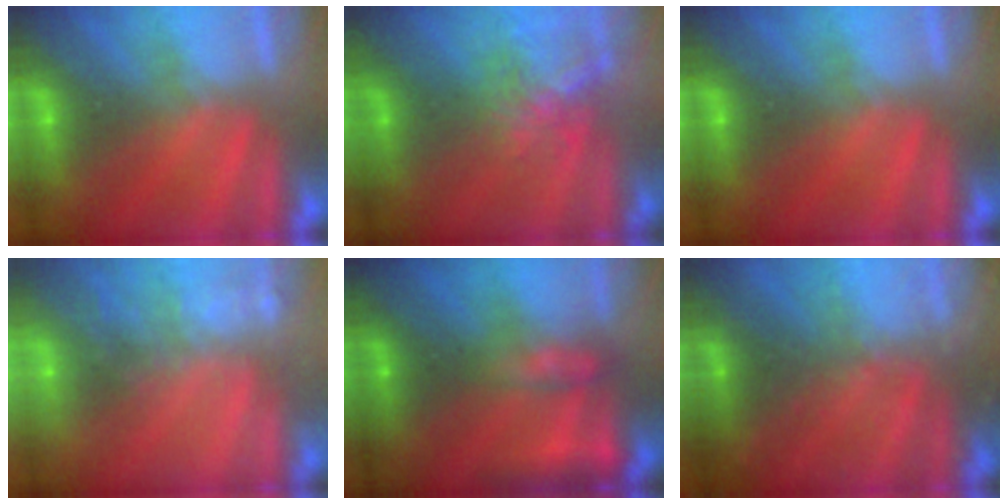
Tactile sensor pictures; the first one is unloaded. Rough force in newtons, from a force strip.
{"total": 4.5}
{"total": 0.0}
{"total": 7.8}
{"total": 6.4}
{"total": 6.9}